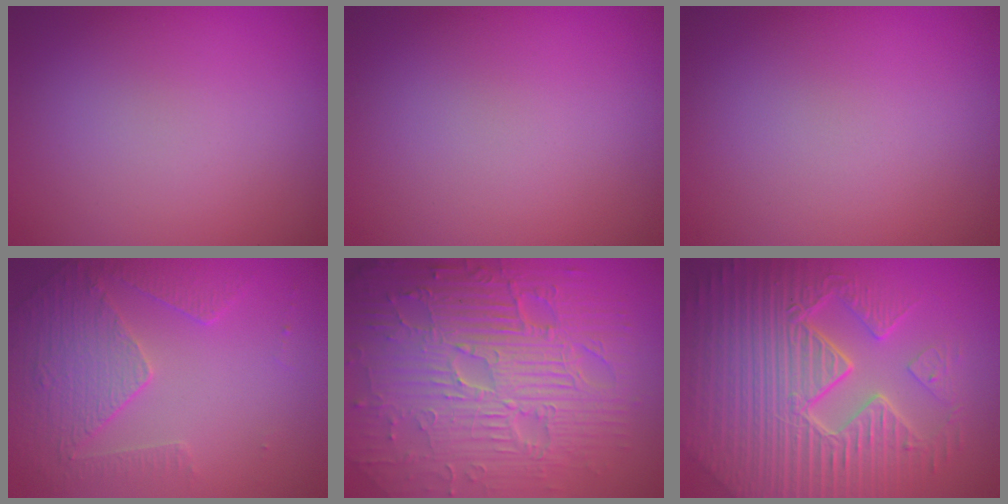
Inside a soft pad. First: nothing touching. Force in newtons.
{"total": 0.0}
{"total": 0.0}
{"total": 4.1, "press": 3.4, "slide": 2.2}
{"total": 11.9, "press": 7.7, "slide": 9.1}
{"total": 11.0, "press": 7.1, "slide": 8.4}